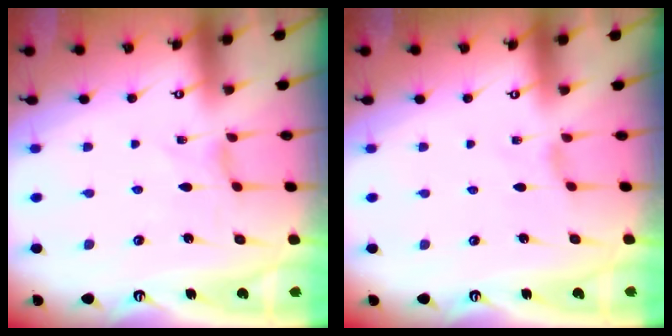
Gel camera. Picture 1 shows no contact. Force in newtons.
{"total": 0.0}